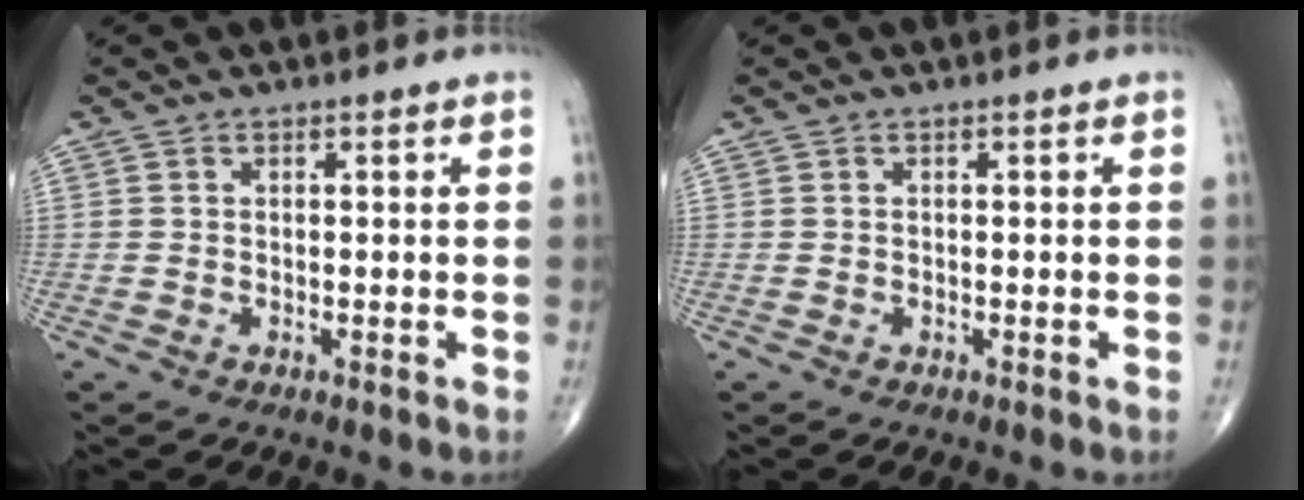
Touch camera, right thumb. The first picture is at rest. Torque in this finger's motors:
{"motor_torque": [-0.47, 0.15, 0.16, 0.07, -0.03]}